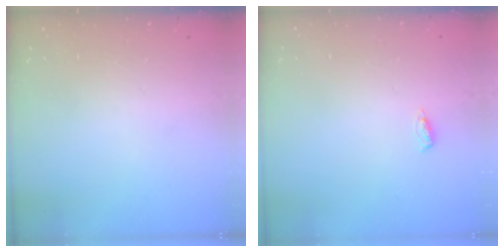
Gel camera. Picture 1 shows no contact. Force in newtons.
{"total": 4.4, "press": 4.1, "slide": 1.5}